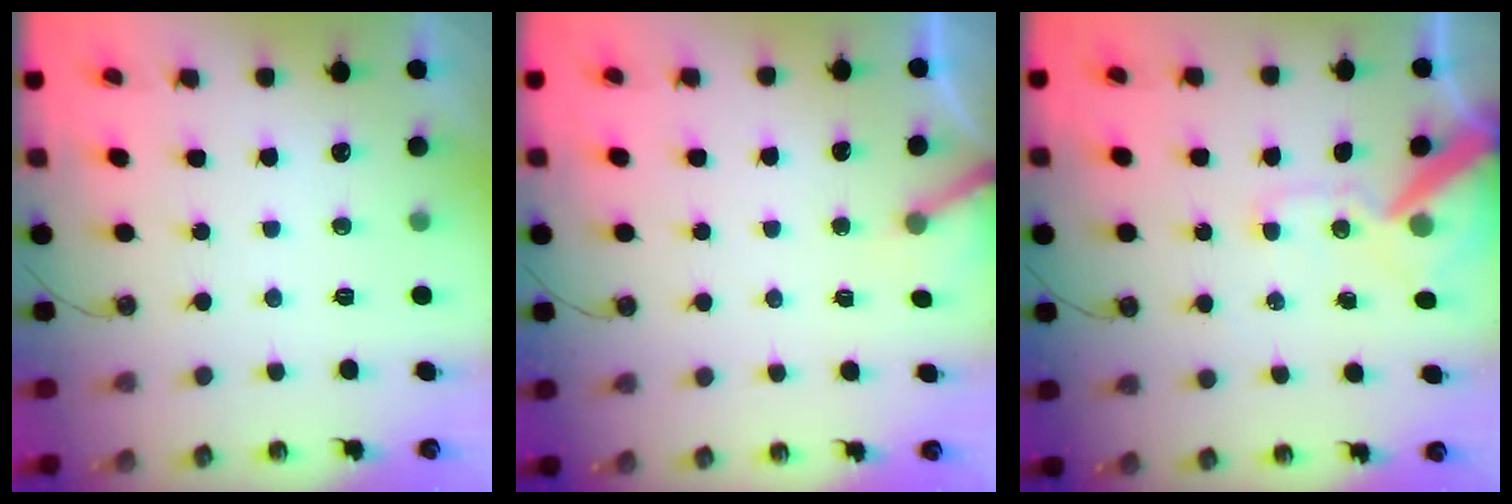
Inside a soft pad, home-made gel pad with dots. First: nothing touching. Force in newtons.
{"total": 4.3, "press": 4.3, "slide": 0.2}
{"total": 13.6, "press": 13.5, "slide": 1.9}